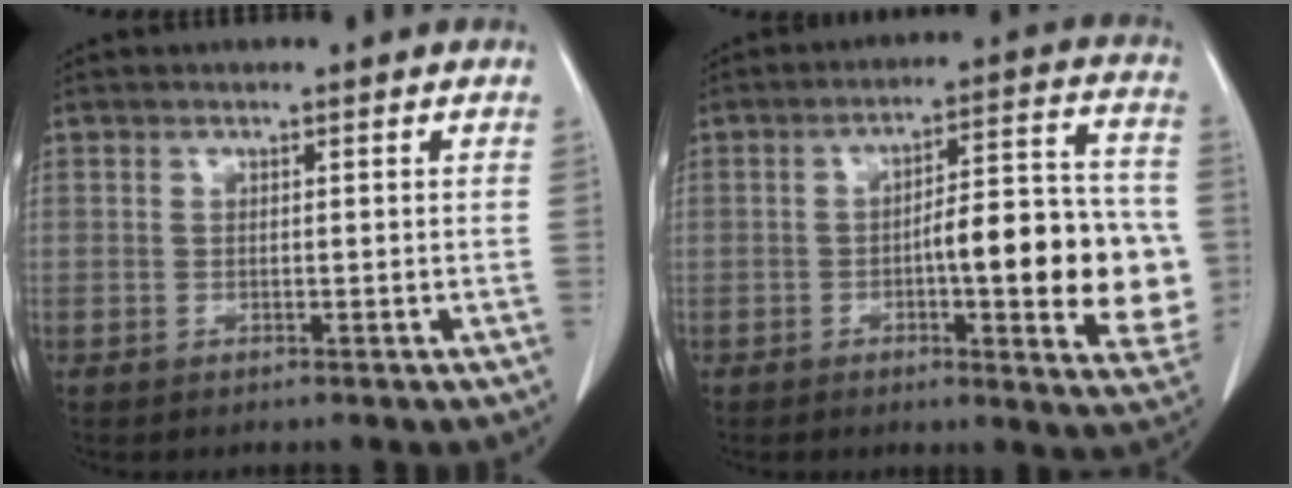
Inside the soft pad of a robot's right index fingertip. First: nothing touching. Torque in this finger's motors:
{"motor_torque": [1.33, -0.68, 0.44, 0.14]}